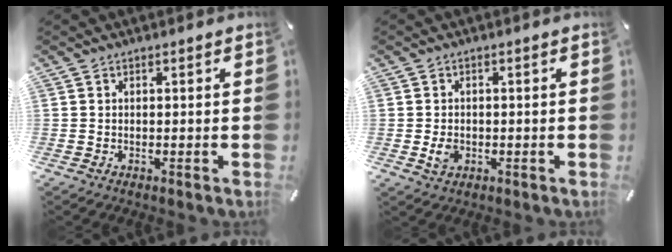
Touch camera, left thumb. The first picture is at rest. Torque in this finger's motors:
{"motor_torque": [0.09, 0.08, -0.04, 0.02, -0.01]}